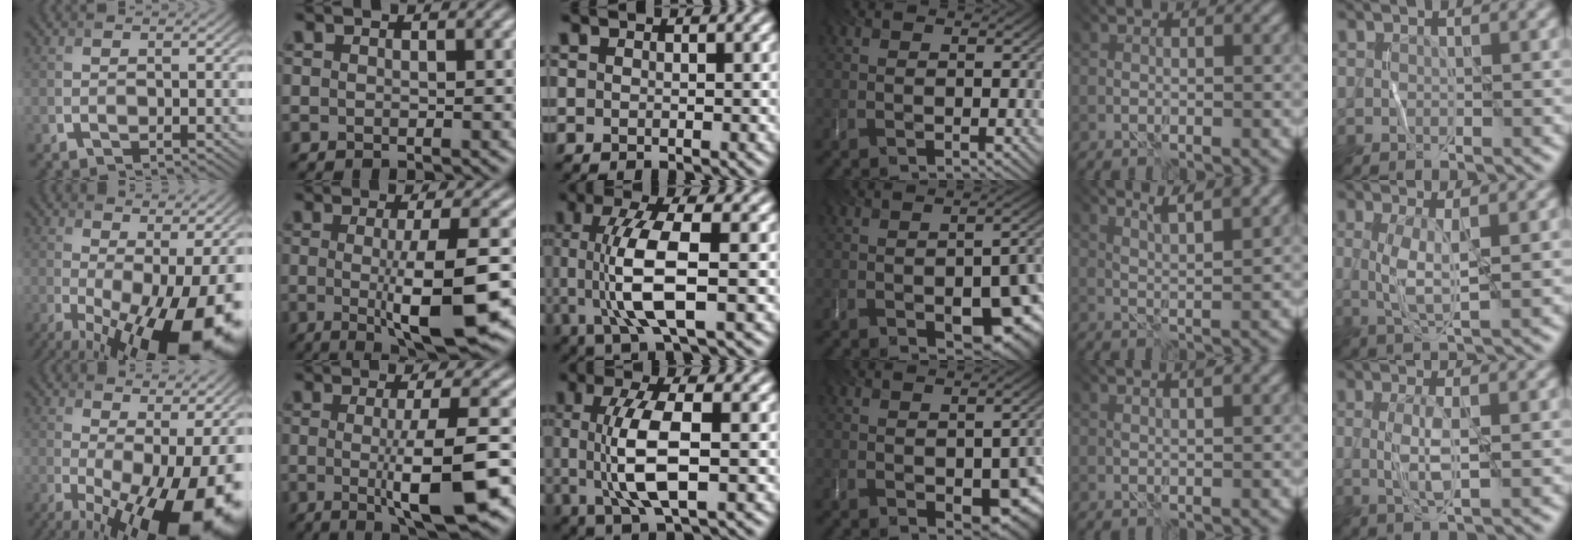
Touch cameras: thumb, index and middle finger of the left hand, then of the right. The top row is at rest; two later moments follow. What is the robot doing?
{"motion": "wrap", "object": "string"}